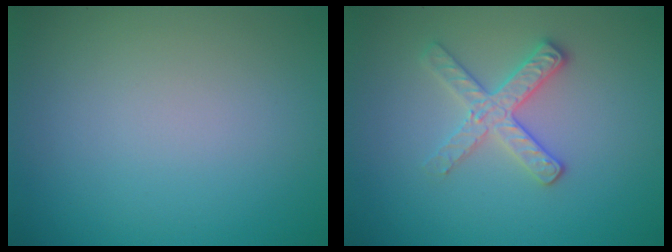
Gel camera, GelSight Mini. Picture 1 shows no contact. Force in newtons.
{"total": 2.7, "press": 2.6, "slide": 0.9}